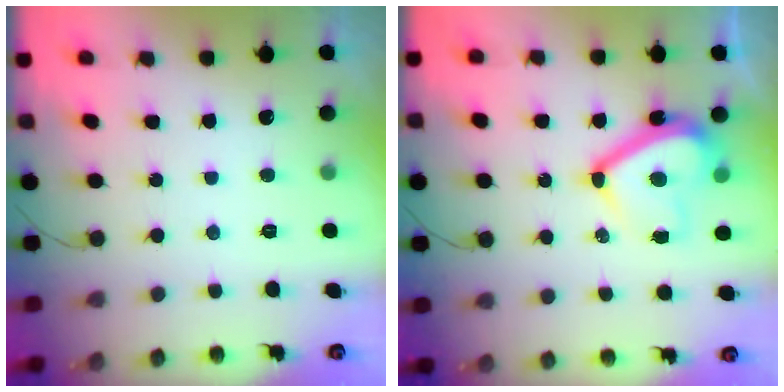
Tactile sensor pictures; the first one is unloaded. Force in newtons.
{"total": 13.1, "press": 12.8, "slide": 2.4}